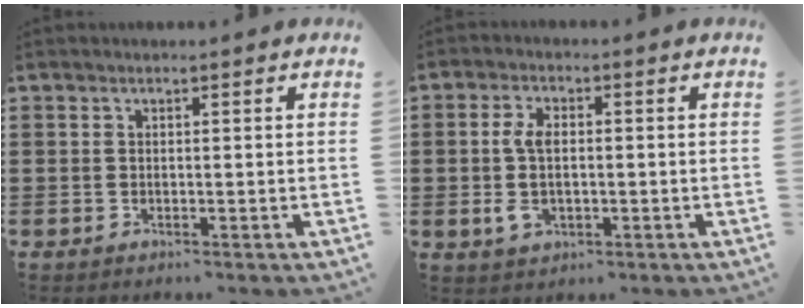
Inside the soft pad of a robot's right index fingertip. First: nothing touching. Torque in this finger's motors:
{"motor_torque": [1.42, 0.72, 0.22, 0.10]}